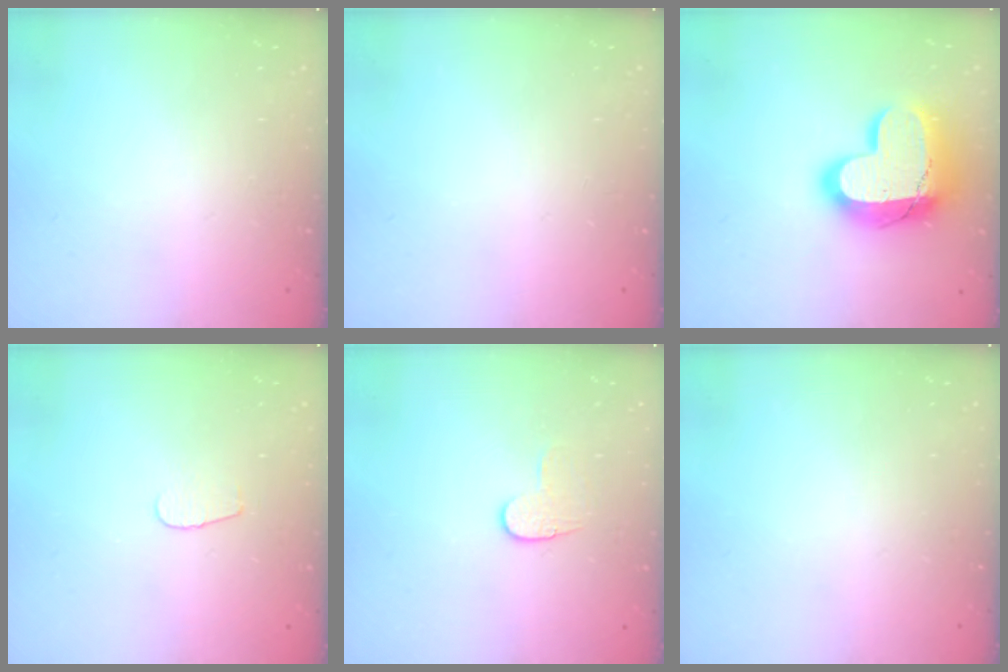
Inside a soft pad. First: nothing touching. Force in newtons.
{"total": 0.0}
{"total": 24.2, "press": 24.2, "slide": 1.6}
{"total": 3.1, "press": 3.1, "slide": 0.3}
{"total": 6.8, "press": 6.8, "slide": 0.6}
{"total": 0.0}